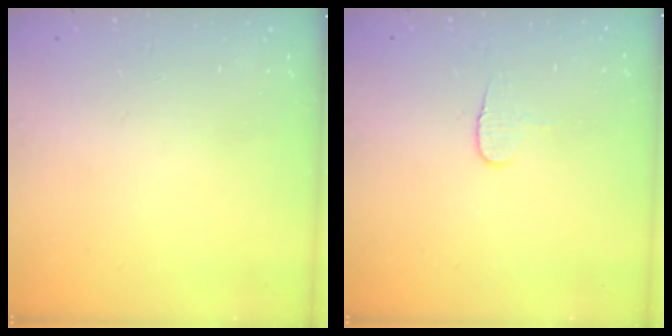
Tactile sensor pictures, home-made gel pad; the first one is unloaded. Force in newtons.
{"total": 4.5, "press": 4.5, "slide": 0.5}